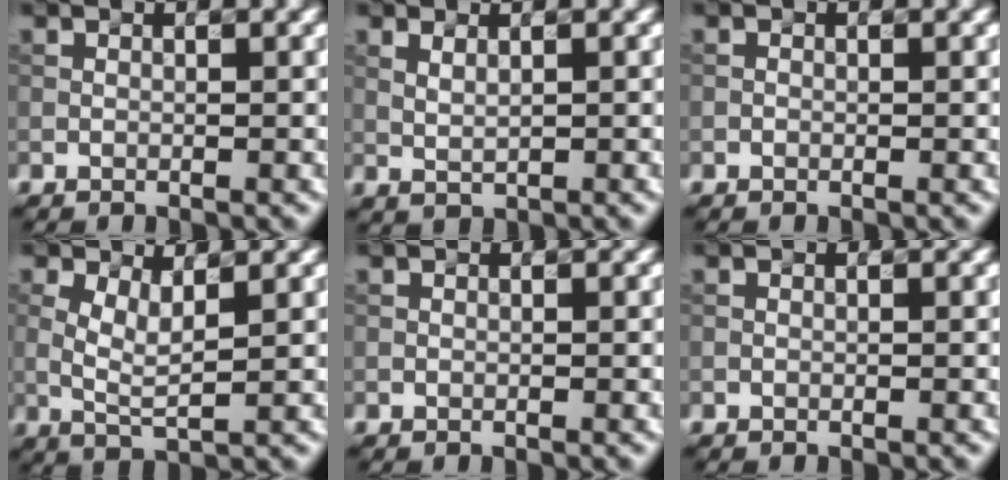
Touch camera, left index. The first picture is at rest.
{"total": 1.2, "force": [0.6, 0.4, 1.0], "torque": [-0.023, -0.002, 0.017]}
{"total": 0.0}
{"total": 3.3, "force": [0.9, 1.1, 3.0], "torque": [-0.064, -0.003, 0.018]}
{"total": 0.0}
{"total": 0.0}